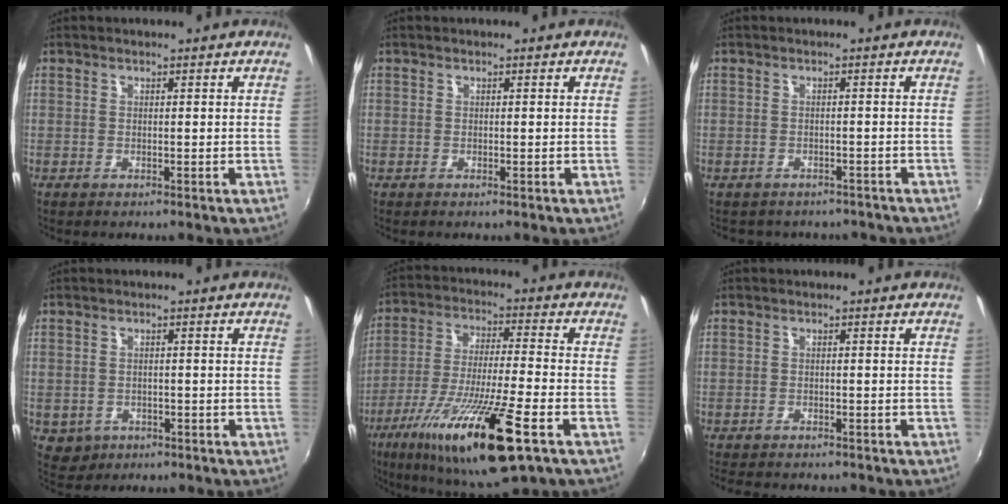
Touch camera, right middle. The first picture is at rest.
{"total": 0.0}
{"total": 6.5, "force": [-5.4, 3.1, 1.9], "torque": [-0.040, -0.017, -0.066]}
{"total": 4.3, "force": [-1.3, 3.8, 1.6], "torque": [-0.041, -0.004, -0.010]}
{"total": 20.7, "force": [-10.7, 3.1, 17.5], "torque": [-0.336, -0.057, -0.188]}
{"total": 4.9, "force": [-4.3, 1.6, 1.8], "torque": [-0.045, -0.018, -0.065]}